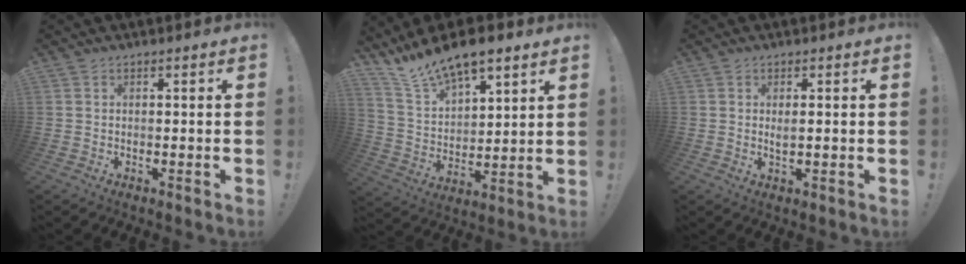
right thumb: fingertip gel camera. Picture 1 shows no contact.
{"total": 13.6, "force": [11.4, 4.8, 5.5], "torque": [-0.112, -0.085, 0.209]}
{"total": 2.1, "force": [0.6, 0.6, 1.9], "torque": [-0.032, -0.003, 0.008]}